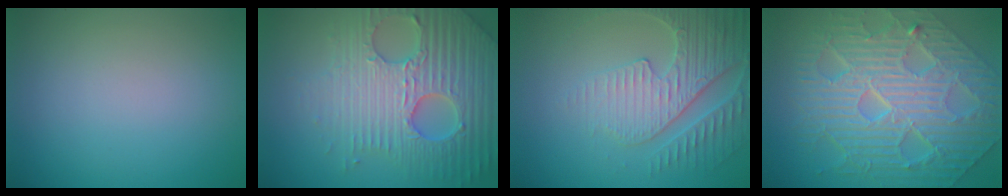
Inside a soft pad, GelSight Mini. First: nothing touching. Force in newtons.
{"total": 7.4, "press": 7.1, "slide": 1.8}
{"total": 4.3, "press": 4.2, "slide": 0.8}
{"total": 10.9, "press": 7.4, "slide": 7.9}